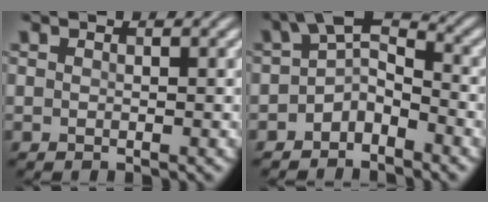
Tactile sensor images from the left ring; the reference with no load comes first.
{"total": 3.9, "force": [-1.5, 2.2, 2.8], "torque": [-0.043, 0.008, -0.036]}